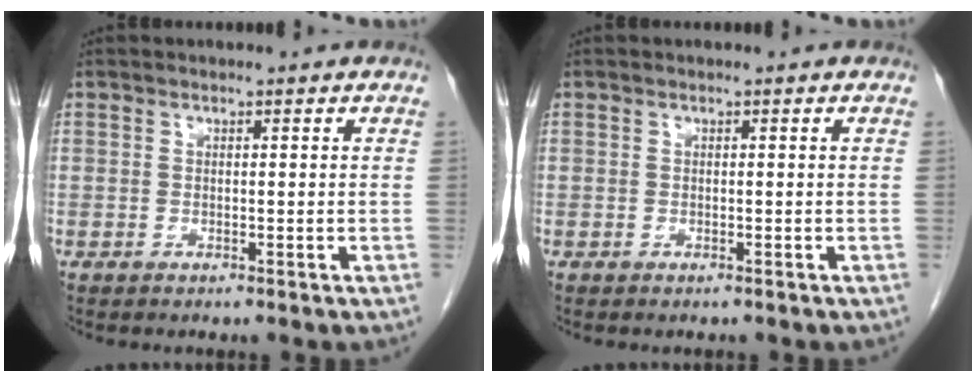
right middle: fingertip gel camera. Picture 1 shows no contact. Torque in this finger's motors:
{"motor_torque": [-0.53, 0.05, -0.21, -0.03]}